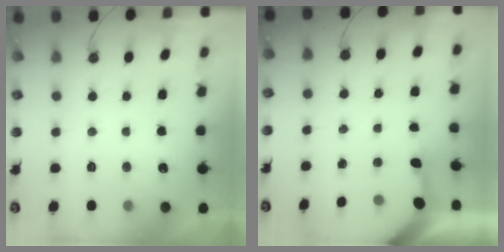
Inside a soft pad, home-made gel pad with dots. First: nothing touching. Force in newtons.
{"total": 3.4, "press": 3.4, "slide": 0.3}